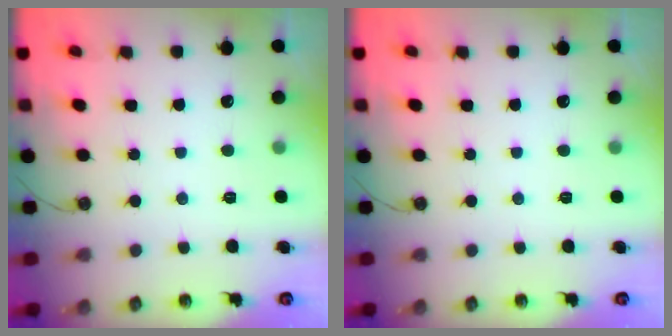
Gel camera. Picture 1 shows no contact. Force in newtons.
{"total": 0.0}